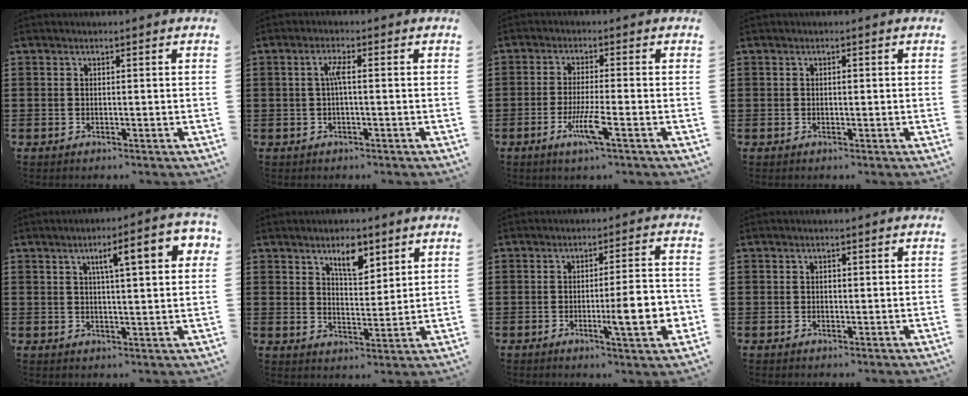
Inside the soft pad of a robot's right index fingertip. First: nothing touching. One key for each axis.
{"total": 2.5, "fx": -0.1, "fy": 0.2, "fz": 2.5, "tx": -0.051, "ty": 0.000, "tz": -0.006}
{"total": 5.5, "fx": -2.5, "fy": 0.2, "fz": 4.8, "tx": -0.100, "ty": -0.019, "tz": -0.047}
{"total": 0.6, "fx": 0.0, "fy": 0.3, "fz": 0.6, "tx": -0.012, "ty": -0.002, "tz": 0.001}
{"total": 7.4, "fx": 2.8, "fy": 1.5, "fz": 6.6, "tx": -0.112, "ty": -0.002, "tz": 0.038}
{"total": 5.8, "fx": 3.8, "fy": 2.3, "fz": 3.8, "tx": -0.059, "ty": -0.004, "tz": 0.062}
{"total": 9.1, "fx": -2.2, "fy": 1.3, "fz": 8.7, "tx": -0.123, "ty": -0.009, "tz": -0.036}
{"total": 0.5, "fx": 0.1, "fy": 0.4, "fz": 0.4, "tx": -0.008, "ty": 0.001, "tz": 0.001}